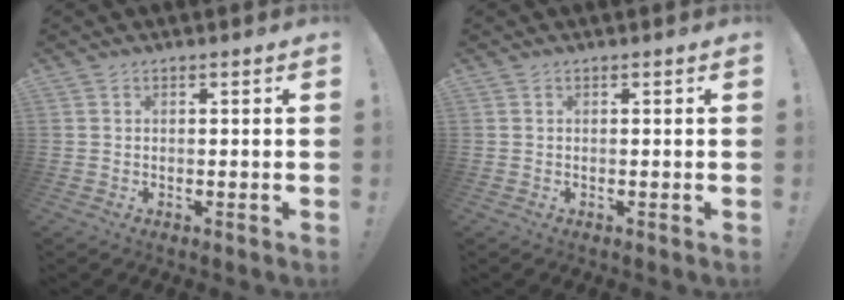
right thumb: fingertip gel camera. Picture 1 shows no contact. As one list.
[{"total": 0.0}]